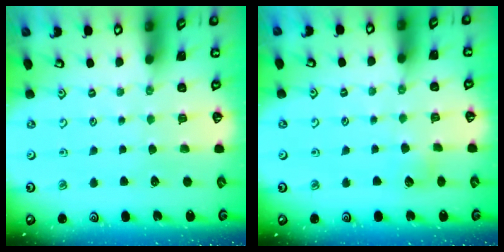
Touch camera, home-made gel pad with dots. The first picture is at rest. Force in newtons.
{"total": 3.9, "press": 3.8, "slide": 0.5}